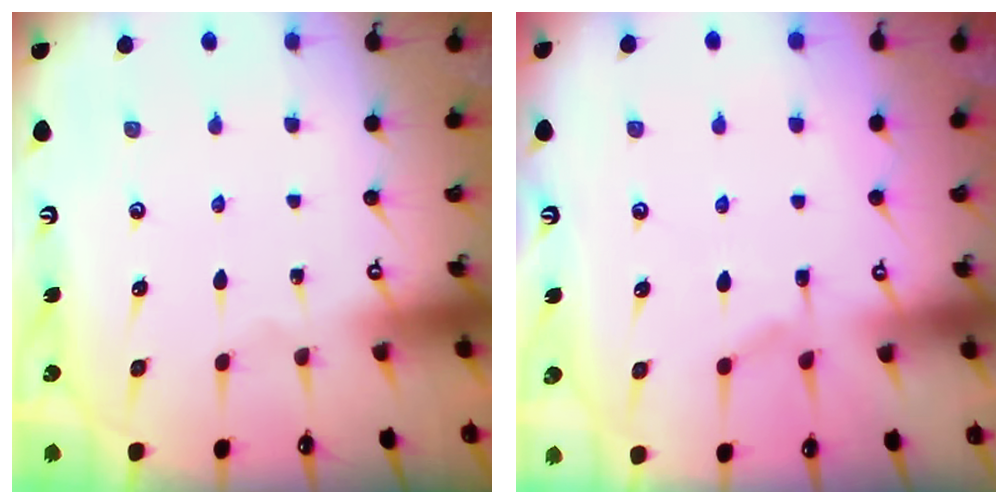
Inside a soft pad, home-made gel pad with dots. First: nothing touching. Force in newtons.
{"total": 1.4, "press": 0.1, "slide": 1.4}